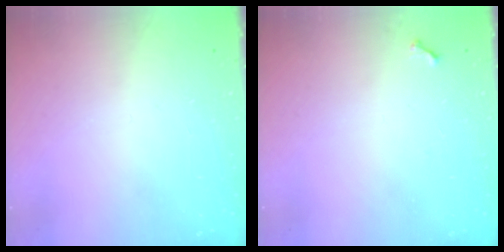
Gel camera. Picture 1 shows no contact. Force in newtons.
{"total": 3.8, "press": 3.8, "slide": 0.5}